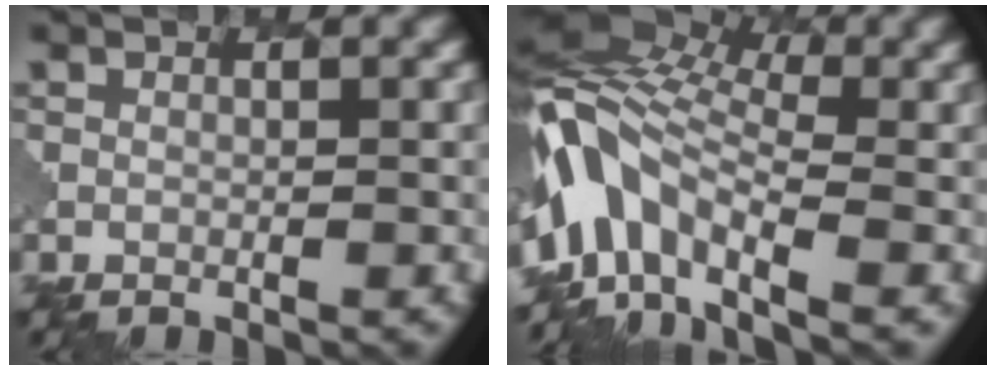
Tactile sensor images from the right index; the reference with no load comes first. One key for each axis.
{"total": 11.2, "fx": -2.4, "fy": 6.0, "fz": 9.2, "tx": -0.186, "ty": 0.015, "tz": -0.057}